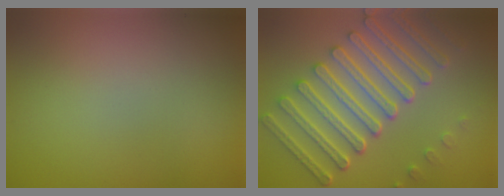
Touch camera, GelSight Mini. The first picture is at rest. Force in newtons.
{"total": 7.9, "press": 6.1, "slide": 5.0}